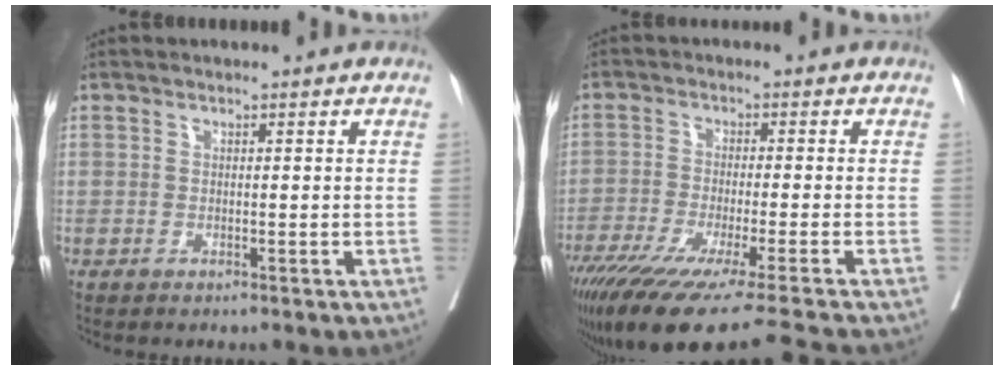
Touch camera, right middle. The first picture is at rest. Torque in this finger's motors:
{"motor_torque": [1.12, -1.01, 0.39, 0.15]}